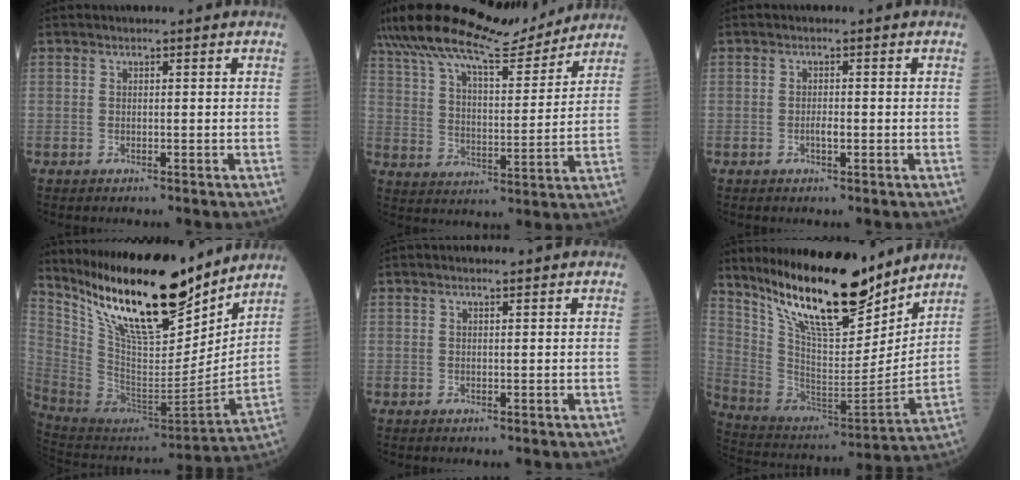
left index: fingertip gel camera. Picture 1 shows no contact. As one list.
[{"total": 15.9, "force": [14.3, 2.6, 6.3], "torque": [-0.117, 0.012, 0.231]}, {"total": 1.3, "force": [-0.4, 0.3, 1.2], "torque": [-0.024, 0.001, -0.008]}, {"total": 24.0, "force": [18.2, 5.5, 14.7], "torque": [-0.257, -0.015, 0.324]}, {"total": 0.7, "force": [0.6, 0.1, 0.4], "torque": [-0.011, 0.004, 0.011]}, {"total": 21.9, "force": [16.9, 4.9, 13.0], "torque": [-0.224, -0.019, 0.301]}]